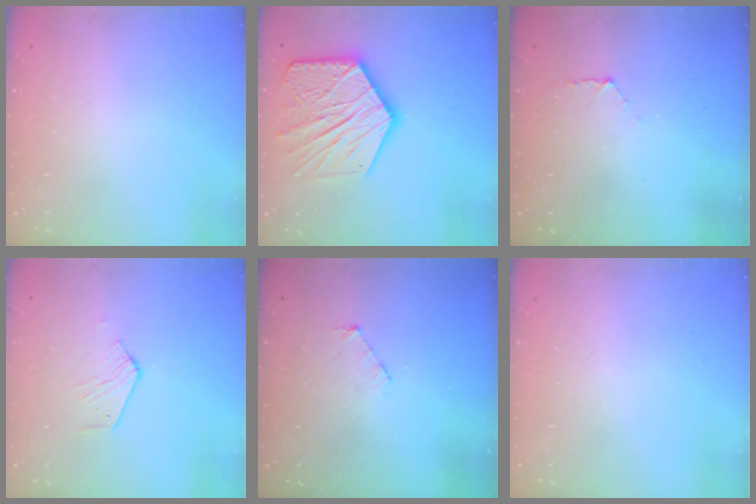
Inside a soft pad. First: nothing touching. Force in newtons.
{"total": 21.6, "press": 21.6, "slide": 1.6}
{"total": 5.1, "press": 5.0, "slide": 0.5}
{"total": 3.1, "press": 3.1, "slide": 0.2}
{"total": 3.8, "press": 3.8, "slide": 0.4}
{"total": 0.0}